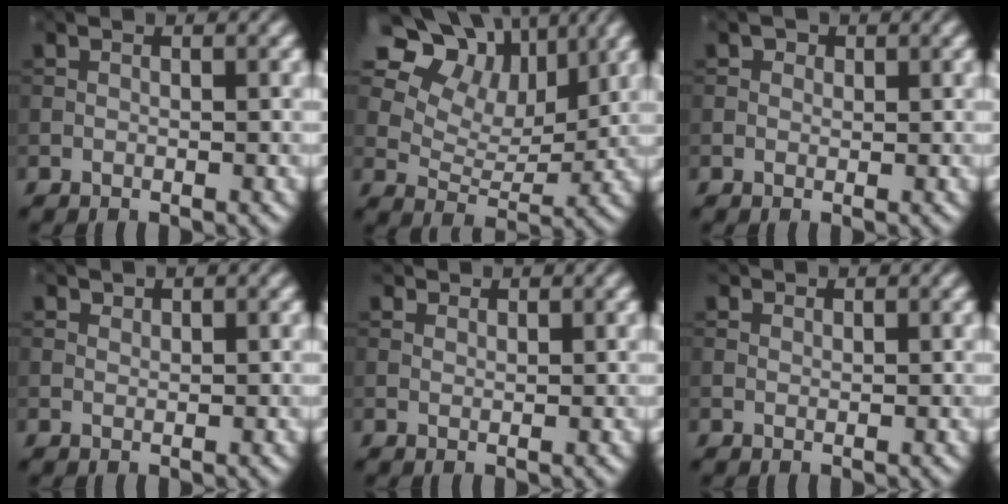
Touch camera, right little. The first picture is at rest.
{"total": 13.6, "force": [8.4, 8.3, 6.7], "torque": [-0.138, 0.025, 0.145]}
{"total": 0.9, "force": [0.5, 0.7, 0.3], "torque": [-0.005, -0.002, 0.003]}
{"total": 0.7, "force": [0.6, 0.2, 0.1], "torque": [-0.002, -0.001, 0.014]}
{"total": 1.5, "force": [1.3, 0.6, 0.4], "torque": [-0.011, 0.001, 0.023]}
{"total": 1.0, "force": [0.9, 0.4, 0.2], "torque": [-0.007, 0.001, 0.016]}